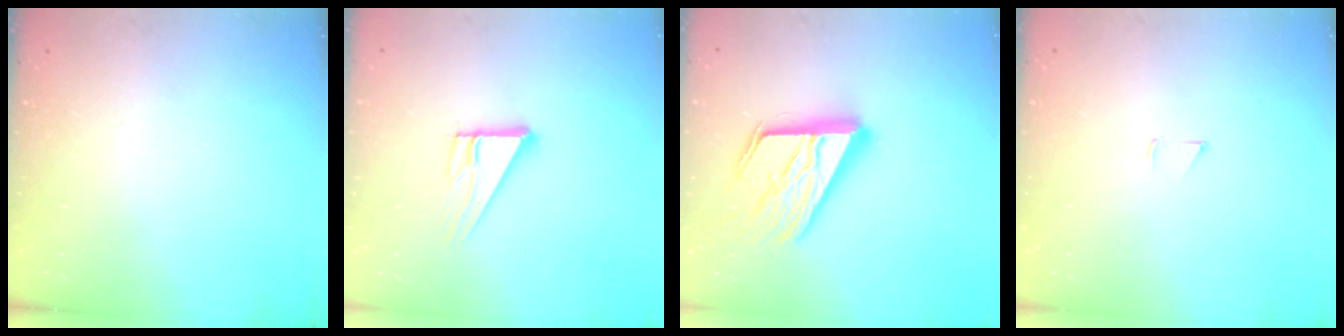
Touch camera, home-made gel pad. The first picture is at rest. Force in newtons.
{"total": 10.0, "press": 10.0, "slide": 0.5}
{"total": 20.9, "press": 20.8, "slide": 2.2}
{"total": 3.4, "press": 3.4, "slide": 0.3}